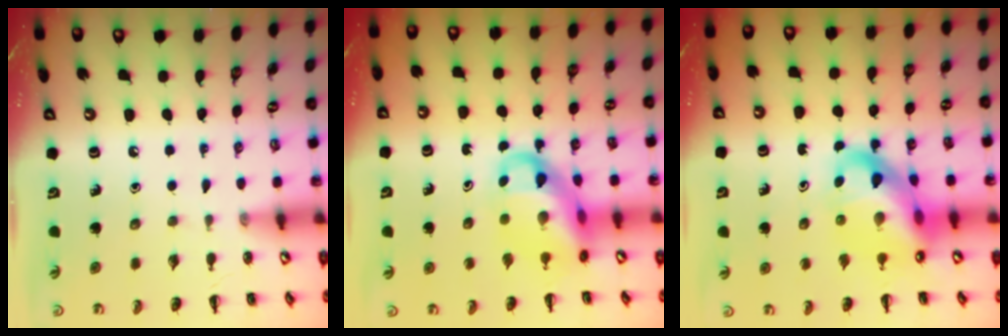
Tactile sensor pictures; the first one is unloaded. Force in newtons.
{"total": 11.6, "press": 11.2, "slide": 2.9}
{"total": 14.5, "press": 13.9, "slide": 4.0}